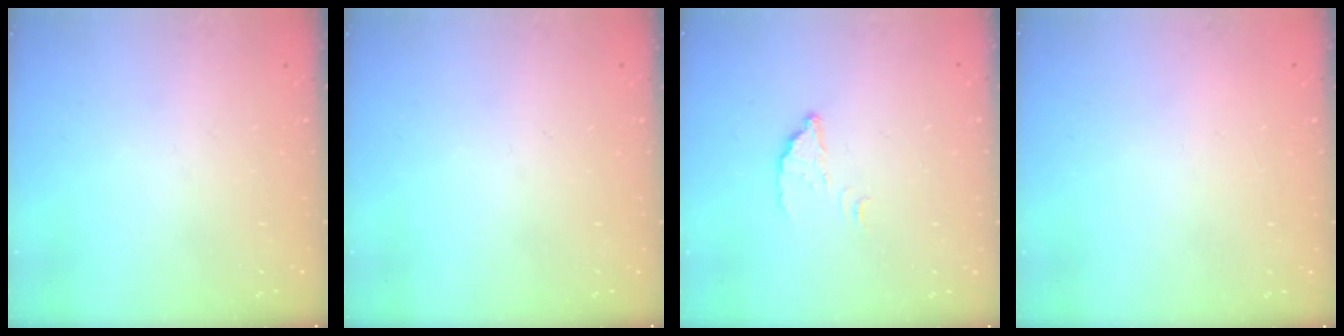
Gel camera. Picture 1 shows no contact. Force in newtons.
{"total": 0.0}
{"total": 2.7, "press": 2.7, "slide": 0.3}
{"total": 2.2, "press": 2.2, "slide": 0.1}